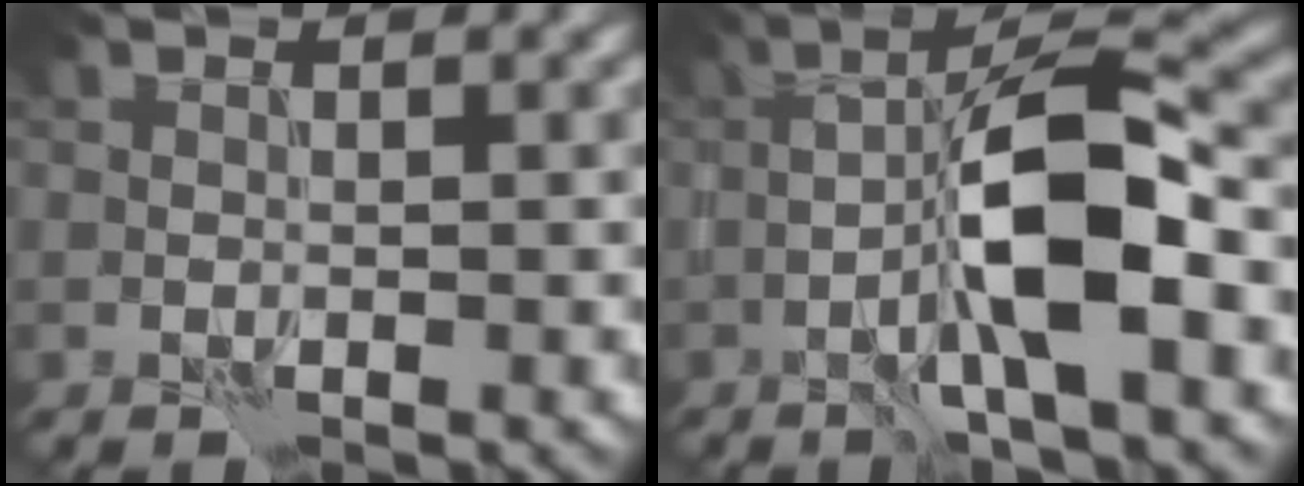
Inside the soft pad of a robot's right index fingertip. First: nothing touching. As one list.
[{"total": 7.3, "force": [-1.6, 1.3, 7.0], "torque": [-0.136, 0.014, -0.037]}]